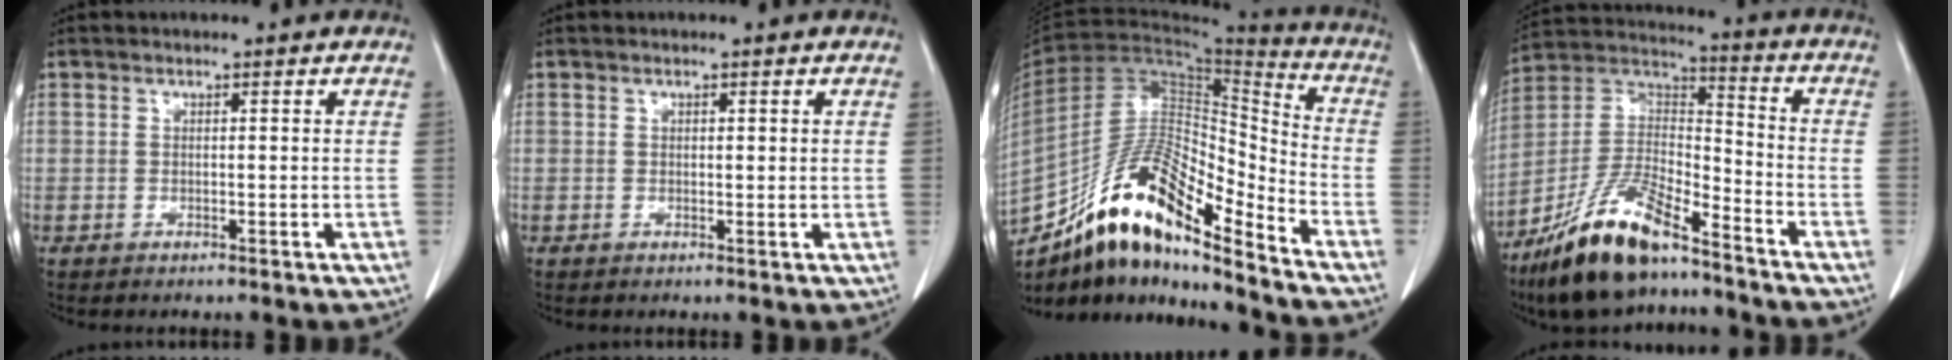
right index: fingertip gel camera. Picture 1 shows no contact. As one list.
[{"total": 0.7, "force": [0.3, 0.3, 0.5], "torque": [-0.008, -0.002, 0.005]}, {"total": 17.8, "force": [-13.1, 3.6, 11.5], "torque": [-0.206, 0.024, -0.233]}, {"total": 16.3, "force": [-11.9, 3.8, 10.4], "torque": [-0.209, -0.001, -0.219]}]